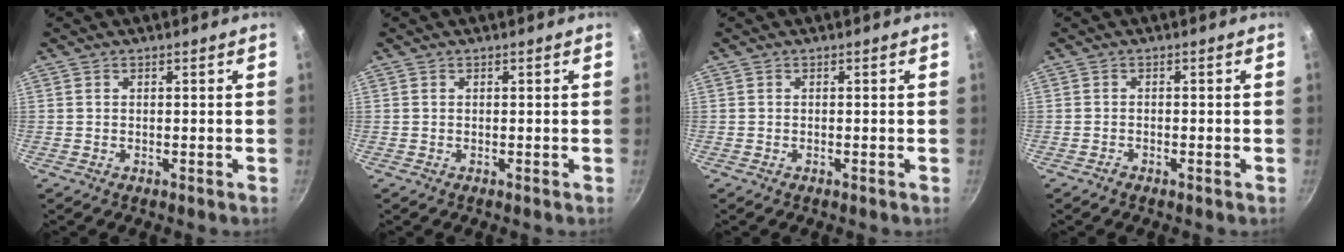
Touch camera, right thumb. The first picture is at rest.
{"total": 0.0}
{"total": 0.0}
{"total": 0.7, "force": [-0.6, 0.2, 0.3], "torque": [-0.017, 0.006, -0.013]}